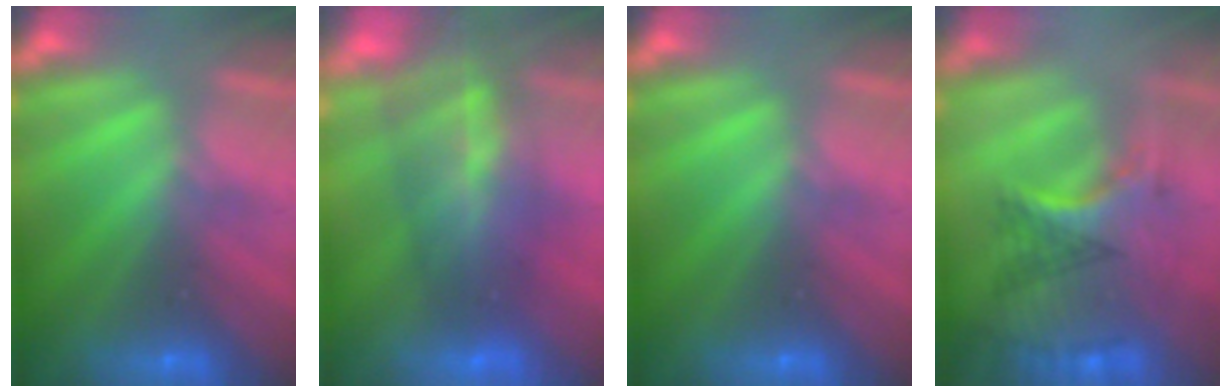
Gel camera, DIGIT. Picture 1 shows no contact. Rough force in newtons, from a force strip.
{"total": 7.6}
{"total": 0.0}
{"total": 2.9}